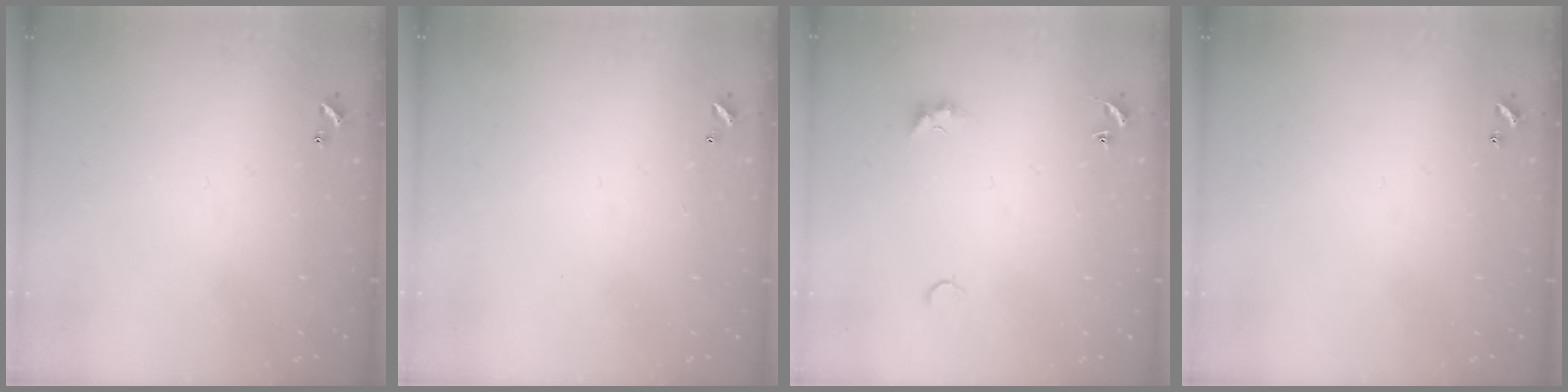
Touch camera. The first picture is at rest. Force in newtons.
{"total": 2.9, "press": 2.9, "slide": 0.1}
{"total": 1.9, "press": 1.9, "slide": 0.5}
{"total": 0.0}